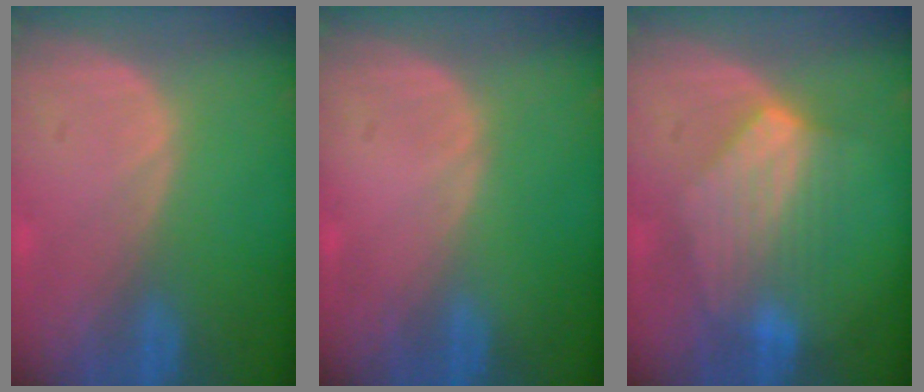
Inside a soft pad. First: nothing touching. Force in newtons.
{"total": 0.0}
{"total": 6.9, "press": 6.9, "slide": 0.2}